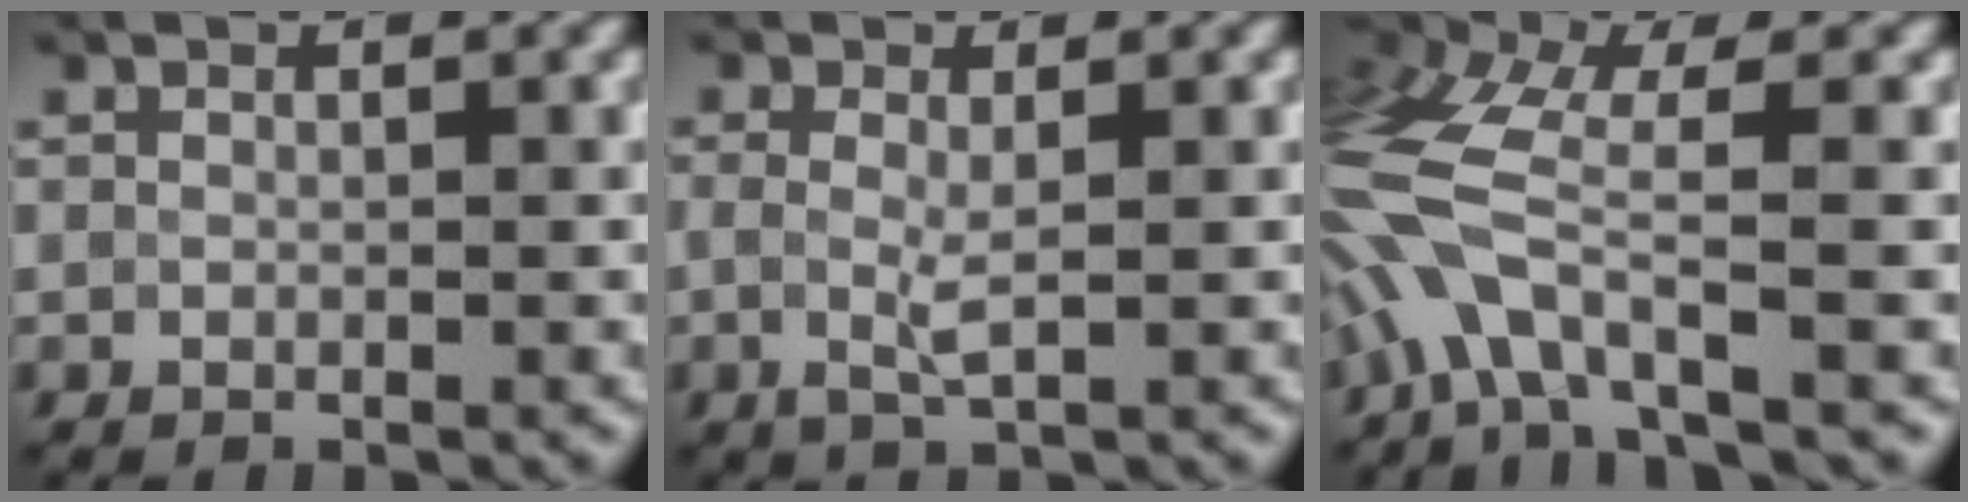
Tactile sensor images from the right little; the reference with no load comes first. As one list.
[{"total": 1.6, "force": [-0.1, 0.2, 1.6], "torque": [-0.037, -0.005, 0.001]}, {"total": 6.0, "force": [-2.4, 1.9, 5.2], "torque": [-0.120, 0.008, -0.059]}]